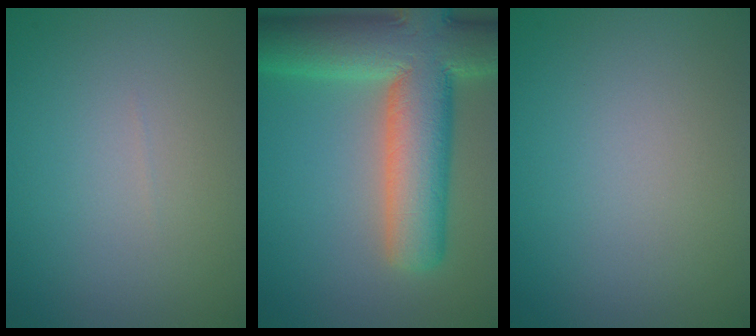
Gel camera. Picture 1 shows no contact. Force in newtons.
{"total": 12.9, "press": 12.8, "slide": 0.8}
{"total": 0.0}